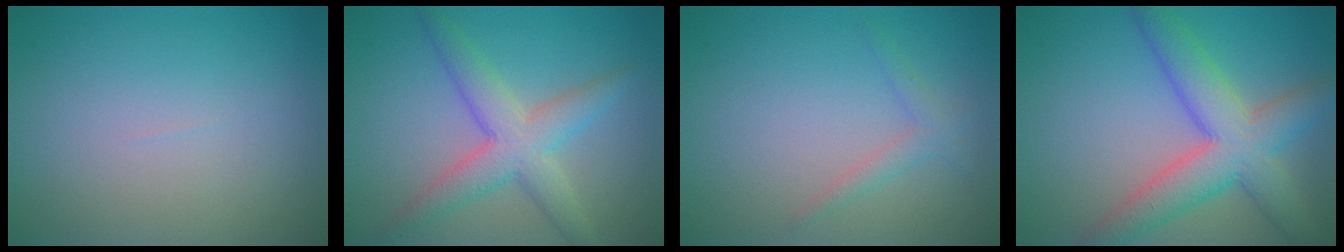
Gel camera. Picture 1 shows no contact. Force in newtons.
{"total": 4.8, "press": 4.8, "slide": 0.3}
{"total": 1.4, "press": 1.4, "slide": 0.1}
{"total": 7.2, "press": 7.2, "slide": 0.5}